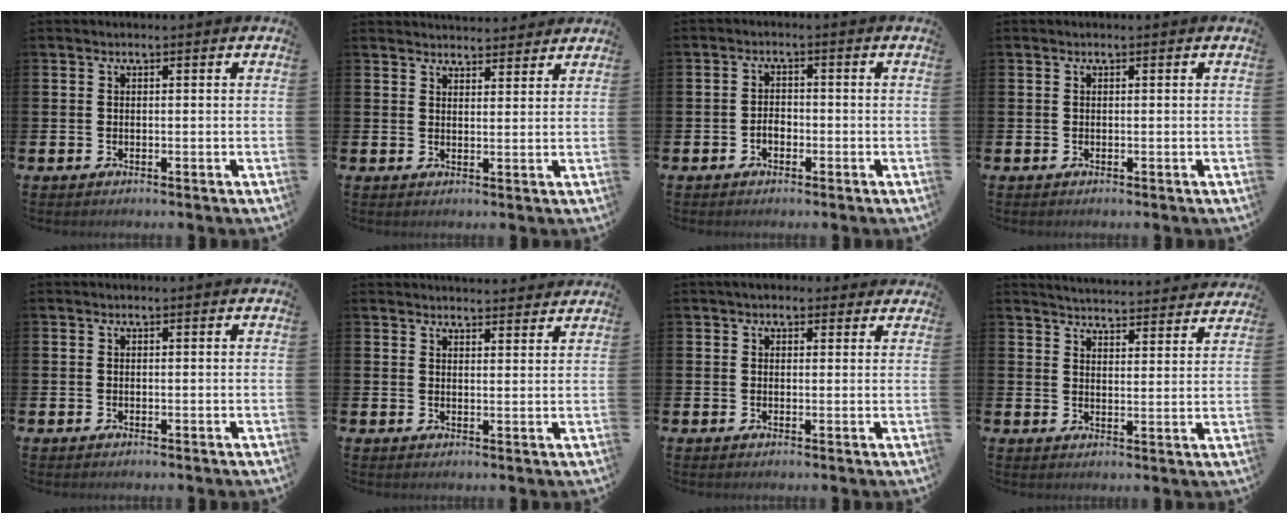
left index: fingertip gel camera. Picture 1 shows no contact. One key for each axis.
{"total": 3.5, "fx": 3.4, "fy": 0.6, "fz": -0.3, "tx": 0.010, "ty": -0.023, "tz": 0.061}
{"total": 1.9, "fx": -0.9, "fy": 1.3, "fz": 1.0, "tx": -0.017, "ty": 0.003, "tz": -0.019}
{"total": 0.0}
{"total": 0.0}
{"total": 3.2, "fx": 3.2, "fy": 0.2, "fz": -0.2, "tx": 0.008, "ty": -0.022, "tz": 0.056}
{"total": 2.6, "fx": 2.2, "fy": 1.3, "fz": 0.3, "tx": 0.000, "ty": -0.003, "tz": 0.037}
{"total": 4.8, "fx": 4.8, "fy": 0.3, "fz": 0.1, "tx": -0.013, "ty": -0.039, "tz": 0.084}